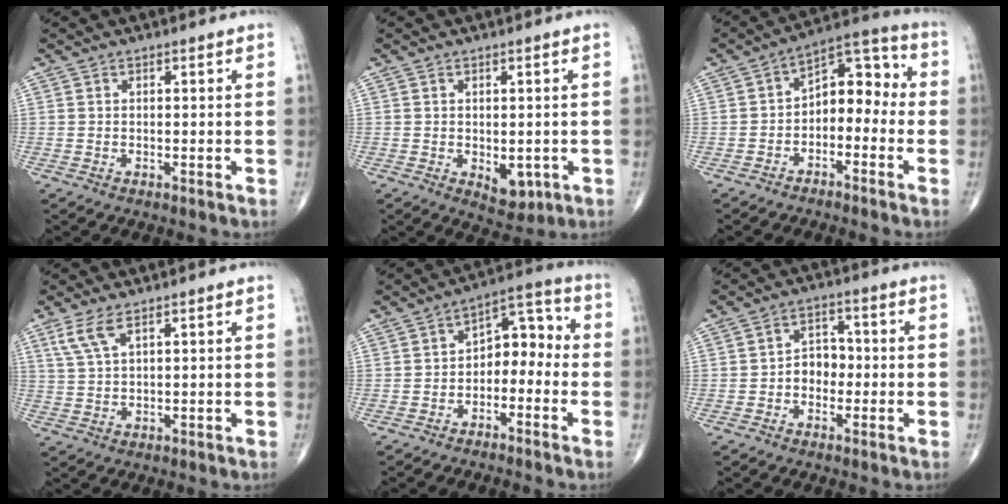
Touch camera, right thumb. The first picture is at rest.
{"total": 4.8, "force": [-1.1, 2.9, 3.6], "torque": [-0.030, -0.008, -0.002]}
{"total": 9.8, "force": [-2.2, 6.3, 7.2], "torque": [-0.070, 0.056, -0.050]}
{"total": 4.5, "force": [2.6, 1.4, 3.3], "torque": [-0.081, -0.001, 0.064]}
{"total": 8.3, "force": [-2.3, 5.5, 5.9], "torque": [-0.051, 0.051, -0.050]}
{"total": 5.1, "force": [-1.0, 4.0, 3.0], "torque": [-0.023, 0.021, -0.027]}